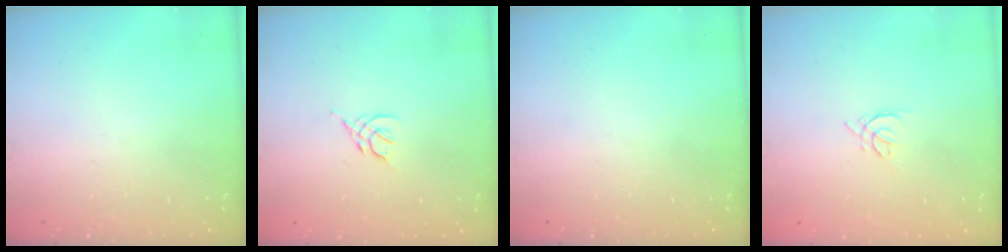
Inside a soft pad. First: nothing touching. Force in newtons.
{"total": 2.5, "press": 2.4, "slide": 0.7}
{"total": 0.0}
{"total": 2.4, "press": 2.3, "slide": 0.6}